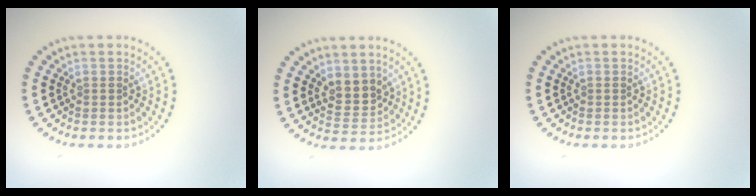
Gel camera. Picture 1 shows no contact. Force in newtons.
{"total": 2.7, "press": 2.5, "slide": 1.0}
{"total": 0.0}